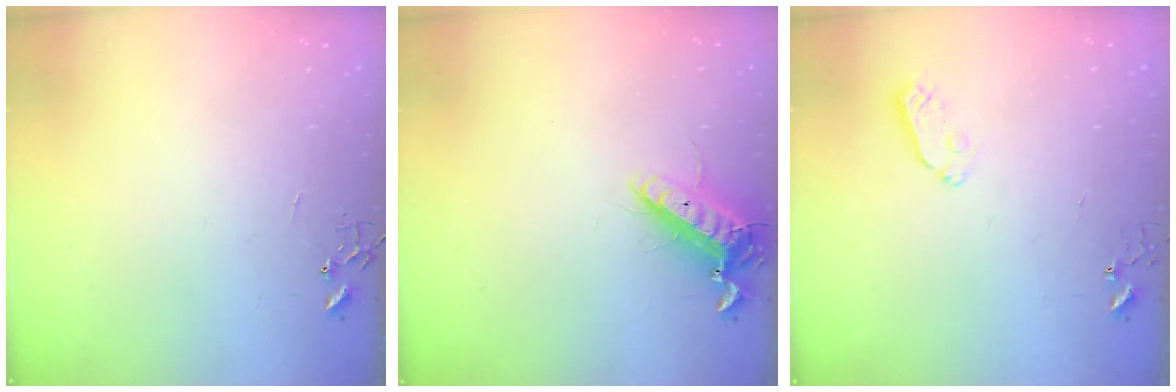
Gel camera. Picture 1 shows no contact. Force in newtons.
{"total": 13.1, "press": 13.0, "slide": 2.3}
{"total": 3.7, "press": 3.6, "slide": 0.5}